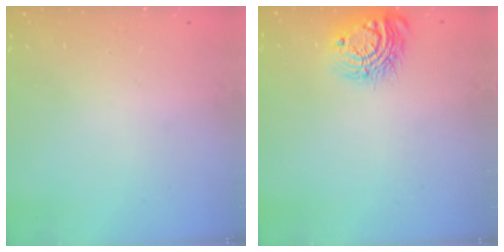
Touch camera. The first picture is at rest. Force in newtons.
{"total": 12.3, "press": 12.3, "slide": 0.7}